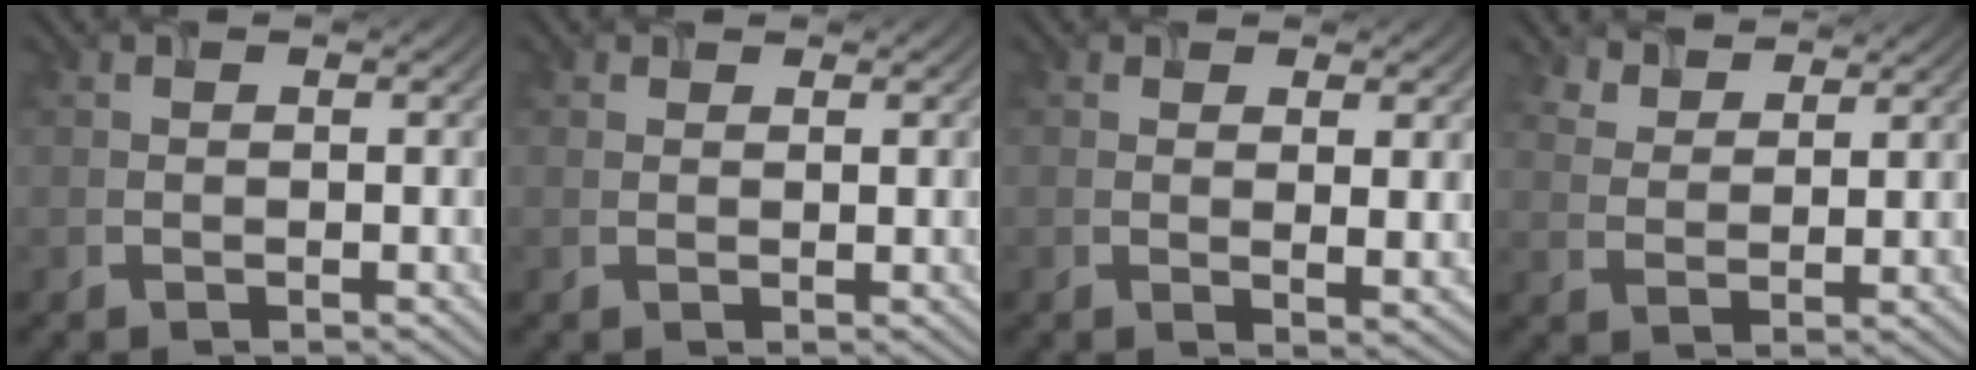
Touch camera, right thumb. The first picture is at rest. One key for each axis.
{"total": 0.6, "fx": 0.5, "fy": 0.2, "fz": 0.1, "tx": -0.003, "ty": -0.005, "tz": 0.018}
{"total": 2.1, "fx": 0.8, "fy": 0.5, "fz": 1.9, "tx": -0.033, "ty": -0.011, "tz": 0.025}
{"total": 3.2, "fx": 3.1, "fy": 0.9, "fz": 0.3, "tx": -0.017, "ty": -0.003, "tz": 0.078}